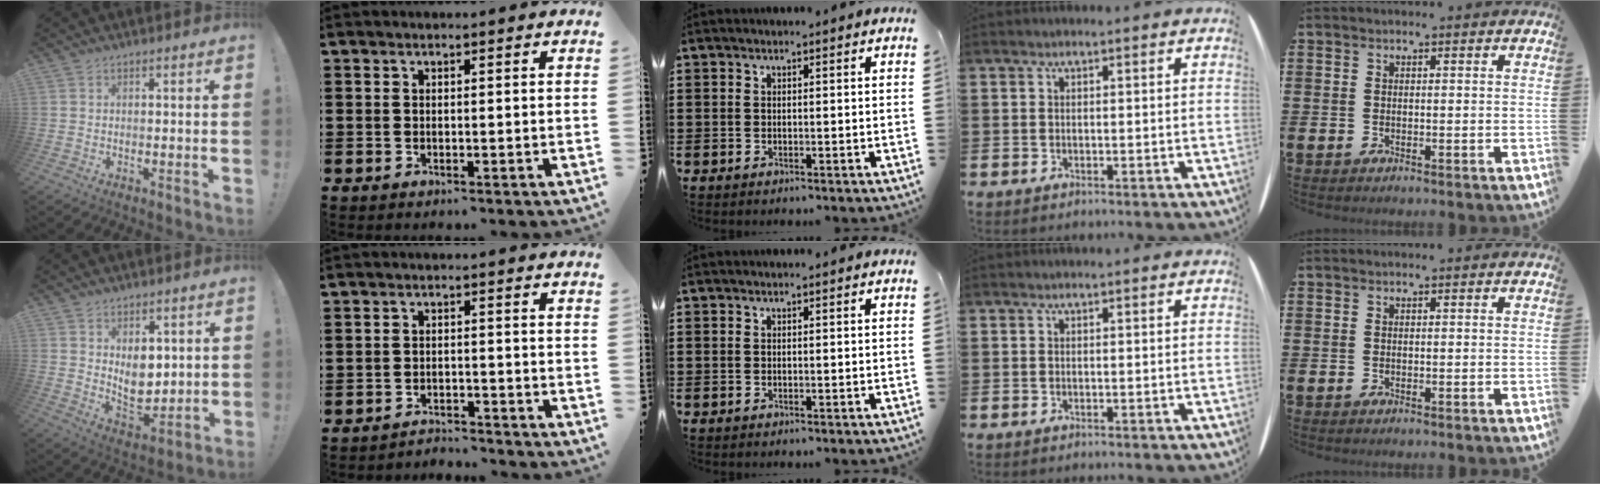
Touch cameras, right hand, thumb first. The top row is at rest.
{"thumb": {"total": 9.0, "force": [3.6, 6.1, 5.5], "torque": [-0.075, -0.027, 0.071]}, "index": {"total": 2.7, "force": [-2.7, 0.2, -0.1], "torque": [-0.006, 0.001, -0.060]}}